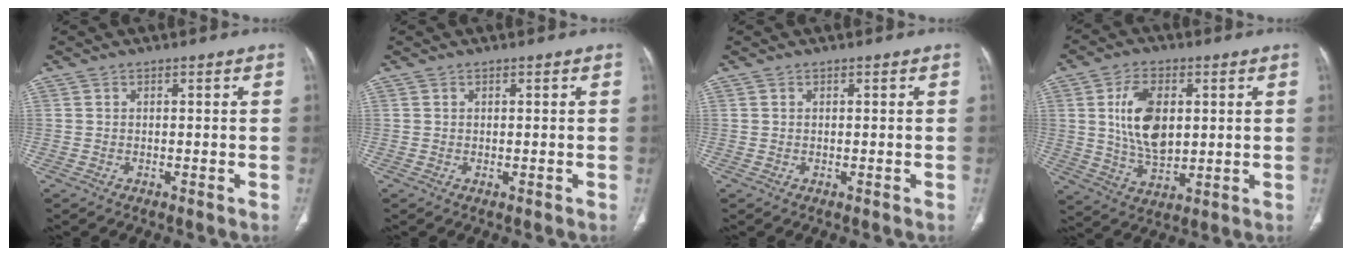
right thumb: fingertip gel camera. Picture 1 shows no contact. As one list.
[{"total": 0.0}, {"total": 0.0}, {"total": 12.1, "force": [2.3, 7.1, 9.5], "torque": [-0.160, -0.012, 0.049]}]